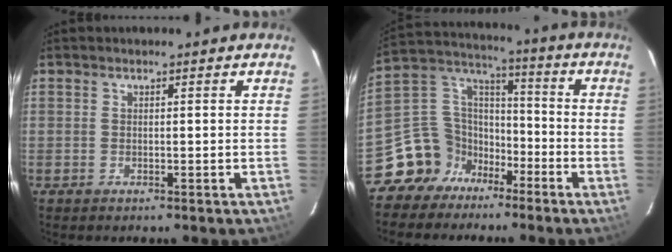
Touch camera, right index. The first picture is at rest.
{"total": 11.5, "force": [-7.8, 8.3, 1.8], "torque": [-0.056, 0.060, -0.145]}